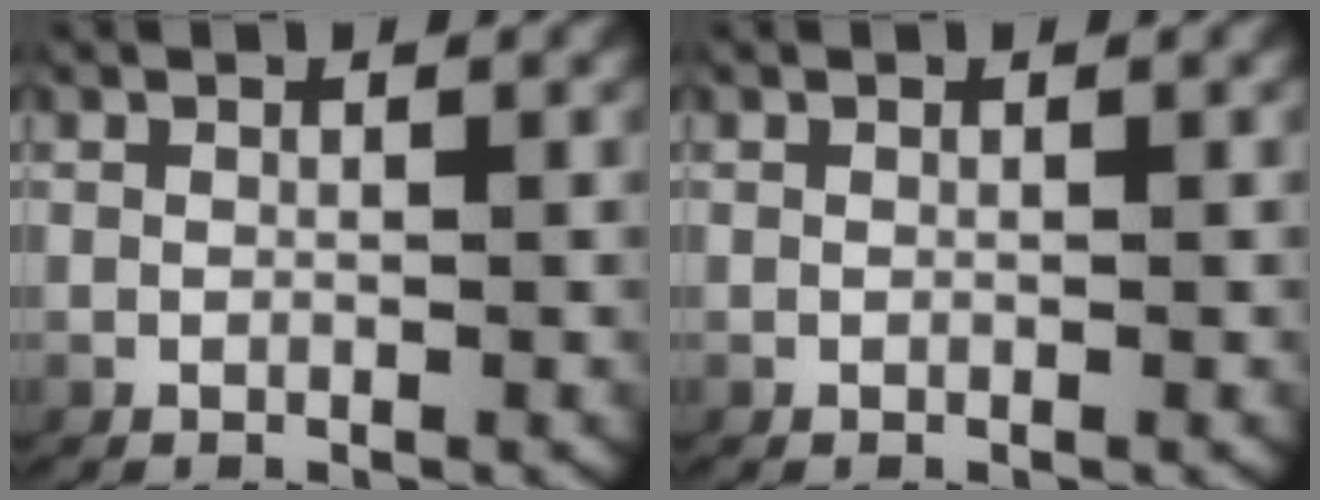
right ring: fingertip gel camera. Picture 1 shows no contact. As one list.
[{"total": 0.0}]